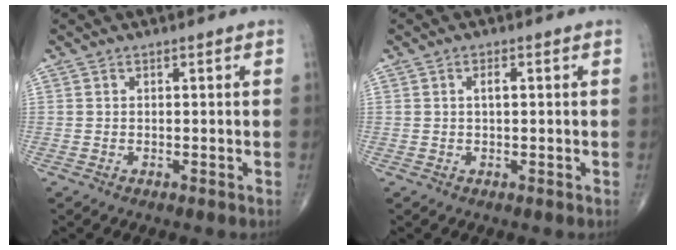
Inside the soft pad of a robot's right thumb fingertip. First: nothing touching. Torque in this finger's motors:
{"motor_torque": [-0.42, 0.20, 0.18, 0.17, 0.00]}